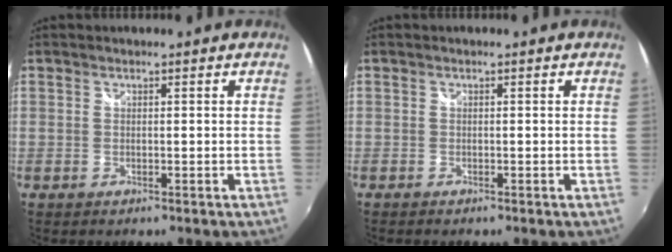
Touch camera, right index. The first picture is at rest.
{"total": 0.6, "force": [-0.6, 0.2, 0.2], "torque": [-0.006, -0.003, -0.012]}